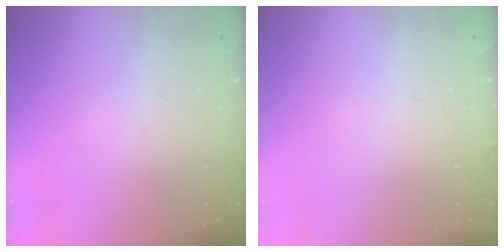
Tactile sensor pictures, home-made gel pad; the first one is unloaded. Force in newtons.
{"total": 0.0}